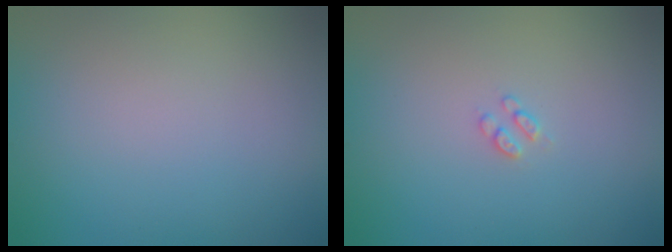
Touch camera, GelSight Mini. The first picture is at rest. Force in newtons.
{"total": 1.0, "press": 0.9, "slide": 0.2}